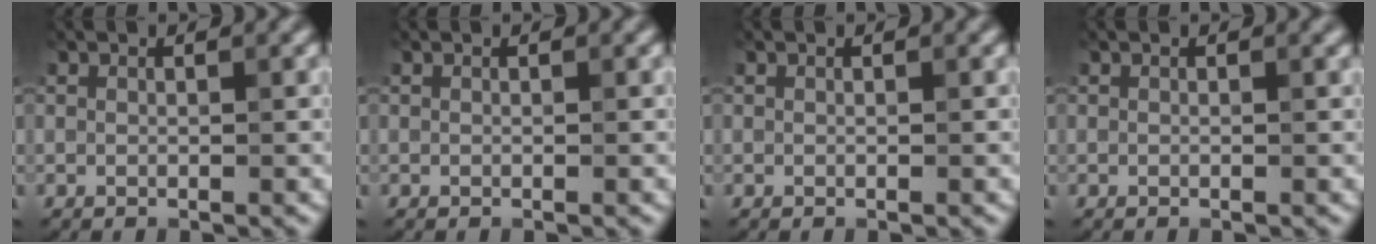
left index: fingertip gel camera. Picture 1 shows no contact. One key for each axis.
{"total": 0.0}
{"total": 0.0}
{"total": 0.0}